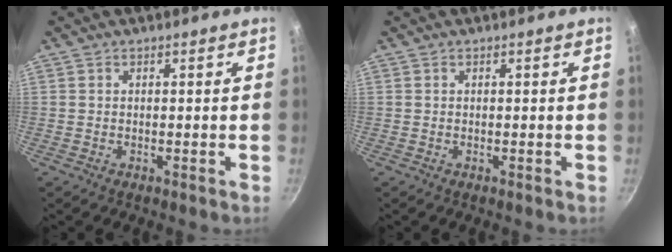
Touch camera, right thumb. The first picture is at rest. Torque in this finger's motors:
{"motor_torque": [0.00, 0.00, 0.00, 0.00, 0.00]}